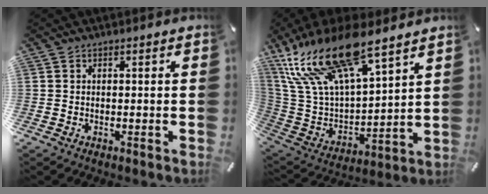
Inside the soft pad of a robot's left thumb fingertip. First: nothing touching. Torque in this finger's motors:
{"motor_torque": [3.34, 1.67, 1.60, -1.17, 0.53]}